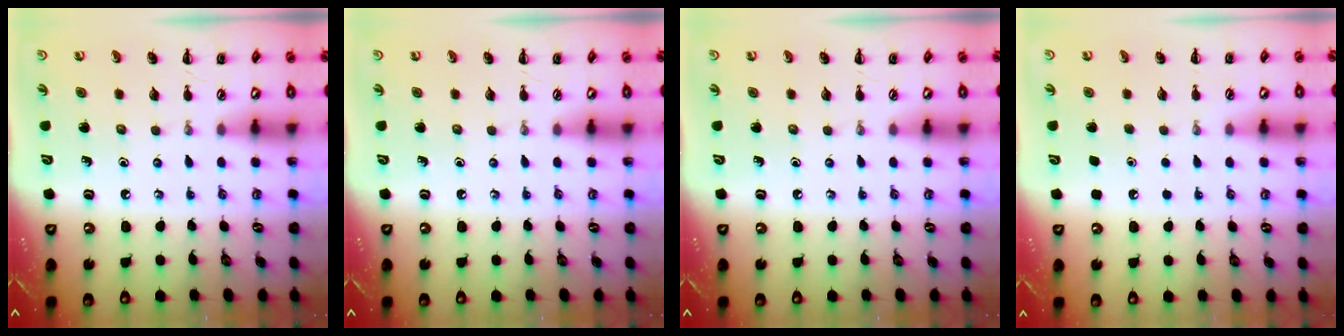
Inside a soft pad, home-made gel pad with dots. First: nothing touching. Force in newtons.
{"total": 0.0}
{"total": 0.0}
{"total": 1.6, "press": 1.6, "slide": 0.1}